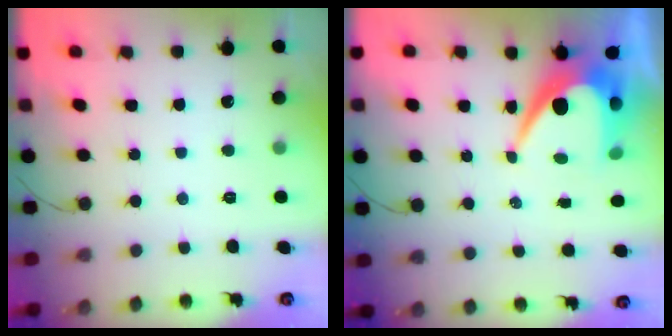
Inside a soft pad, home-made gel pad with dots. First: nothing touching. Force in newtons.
{"total": 10.4, "press": 10.3, "slide": 0.8}